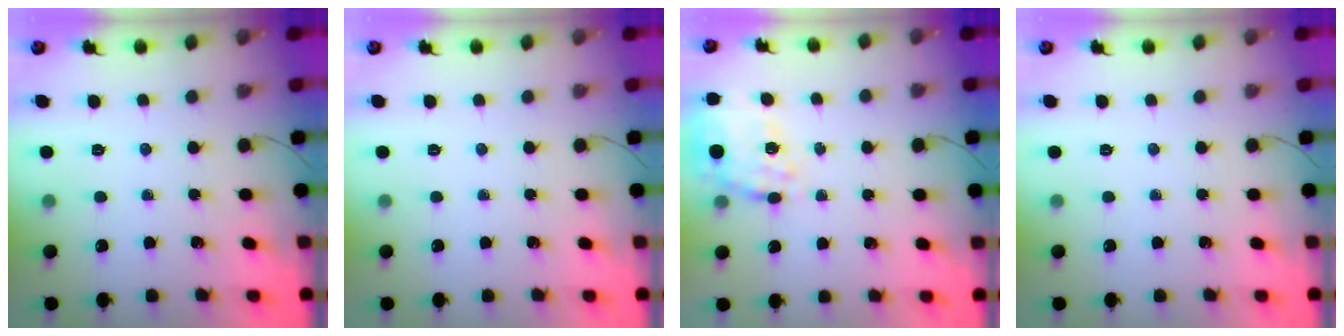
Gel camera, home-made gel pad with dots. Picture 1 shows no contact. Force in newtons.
{"total": 0.0}
{"total": 15.8, "press": 15.5, "slide": 2.7}
{"total": 0.0}